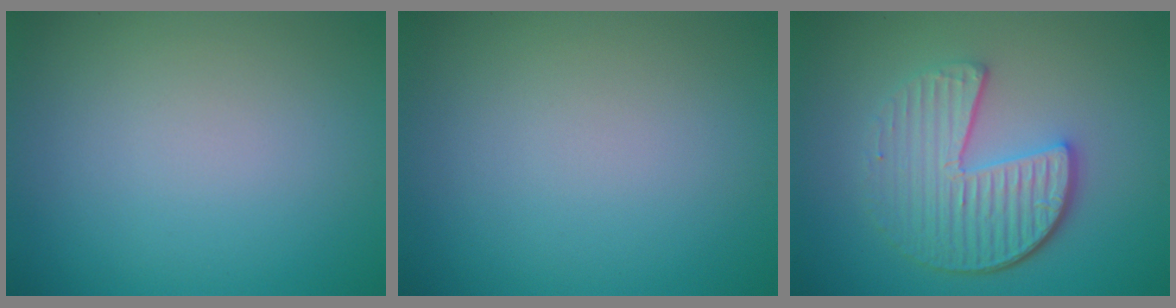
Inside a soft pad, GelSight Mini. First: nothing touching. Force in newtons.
{"total": 0.0}
{"total": 5.4, "press": 4.1, "slide": 3.6}